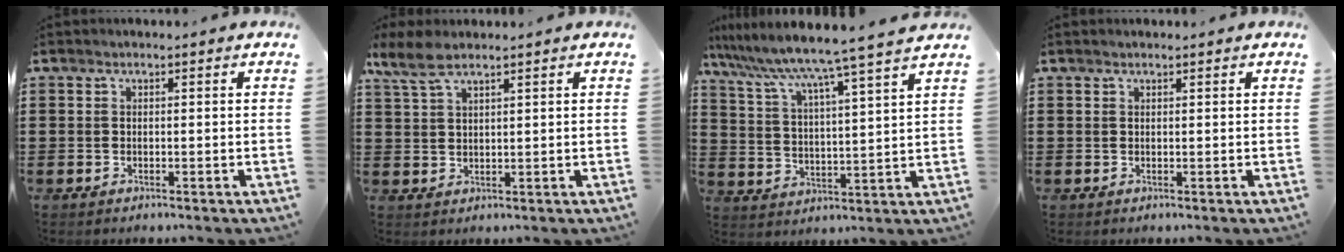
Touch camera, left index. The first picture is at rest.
{"total": 4.3, "force": [3.0, 1.2, 2.8], "torque": [-0.064, 0.004, 0.057]}
{"total": 6.5, "force": [5.8, -1.3, 2.7], "torque": [-0.078, -0.049, 0.089]}
{"total": 0.0}